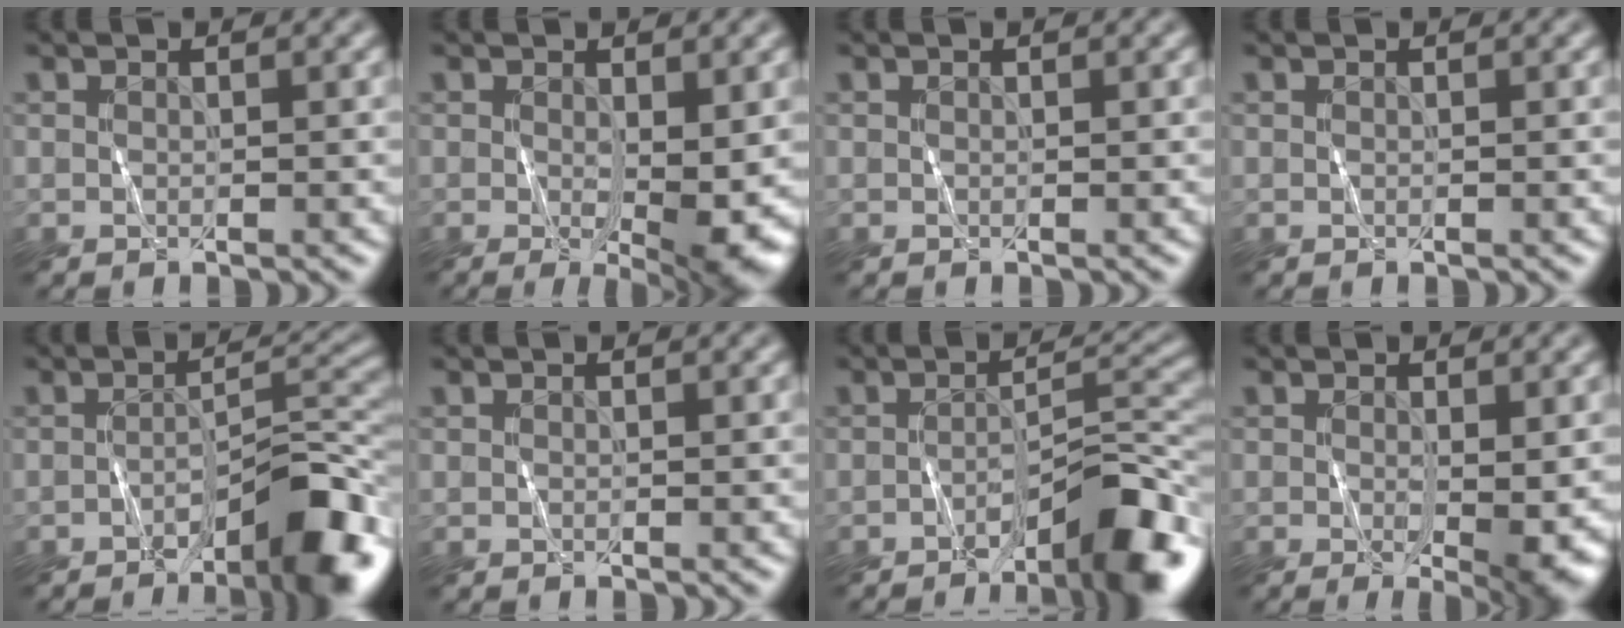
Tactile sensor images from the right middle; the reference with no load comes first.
{"total": 5.5, "force": [-0.6, 1.3, 5.3], "torque": [-0.085, -0.018, -0.003]}
{"total": 0.0}
{"total": 0.0}
{"total": 7.3, "force": [-4.3, 1.6, 5.7], "torque": [-0.079, 0.012, -0.066]}
{"total": 0.0}
{"total": 7.3, "force": [-4.4, 1.3, 5.7], "torque": [-0.080, 0.012, -0.069]}
{"total": 3.8, "force": [-0.5, 0.6, 3.8], "torque": [-0.058, -0.014, -0.004]}